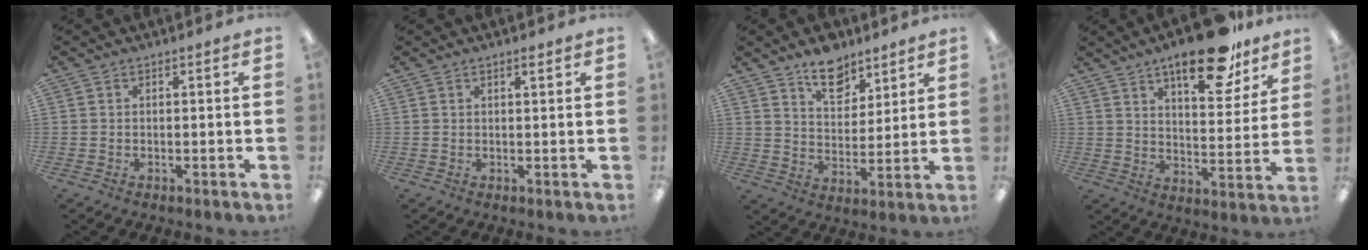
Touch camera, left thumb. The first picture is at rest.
{"total": 1.1, "force": [0.9, 0.2, 0.7], "torque": [-0.014, 0.000, 0.015]}
{"total": 5.8, "force": [4.5, 3.1, 2.0], "torque": [-0.019, -0.025, 0.078]}
{"total": 17.5, "force": [12.3, 6.4, 10.7], "torque": [-0.148, -0.066, 0.201]}